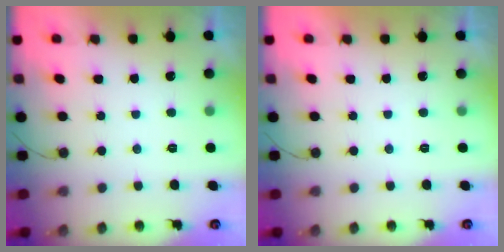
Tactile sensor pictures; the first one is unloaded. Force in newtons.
{"total": 1.8, "press": 1.8, "slide": 0.1}